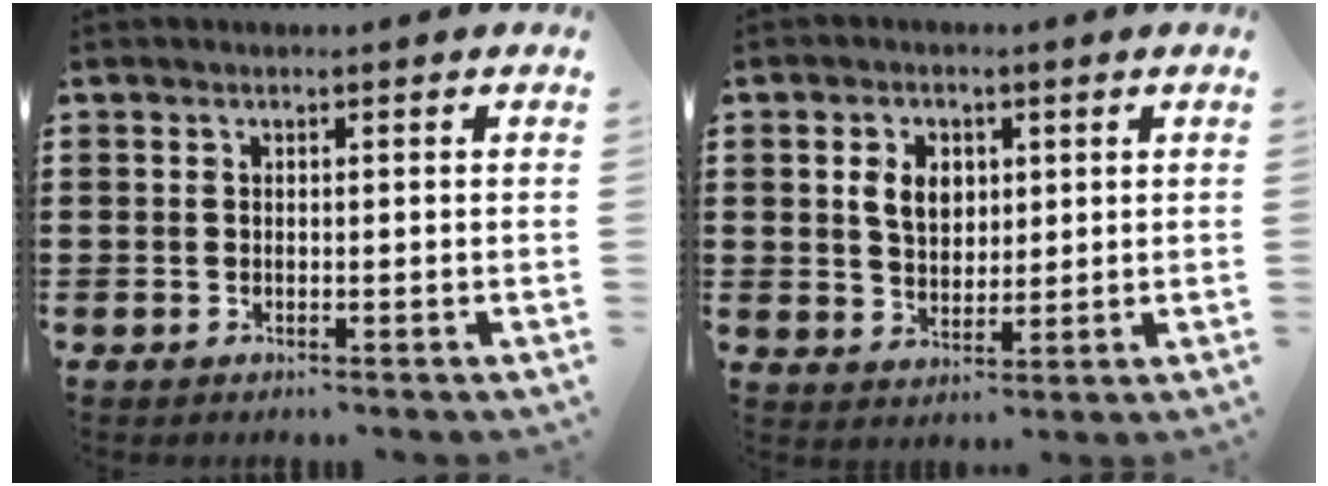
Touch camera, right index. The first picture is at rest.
{"total": 5.0, "force": [1.5, 3.5, 3.2], "torque": [-0.066, 0.010, 0.023]}